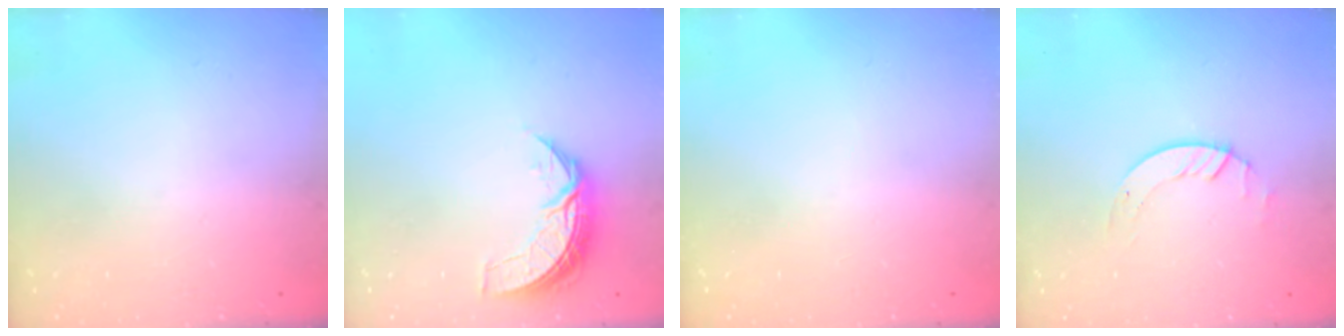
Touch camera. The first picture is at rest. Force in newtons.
{"total": 7.3, "press": 7.3, "slide": 0.5}
{"total": 0.0}
{"total": 2.0, "press": 2.0, "slide": 0.2}